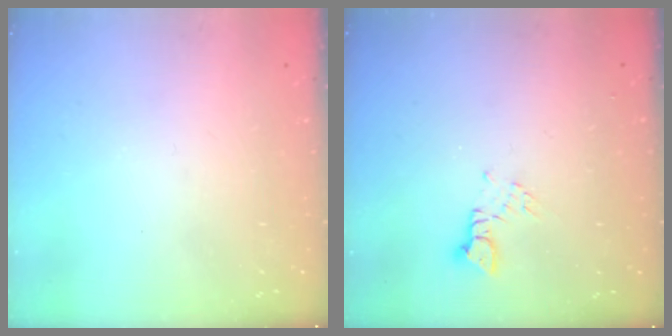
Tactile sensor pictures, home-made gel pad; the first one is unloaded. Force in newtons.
{"total": 2.3, "press": 2.3, "slide": 0.2}